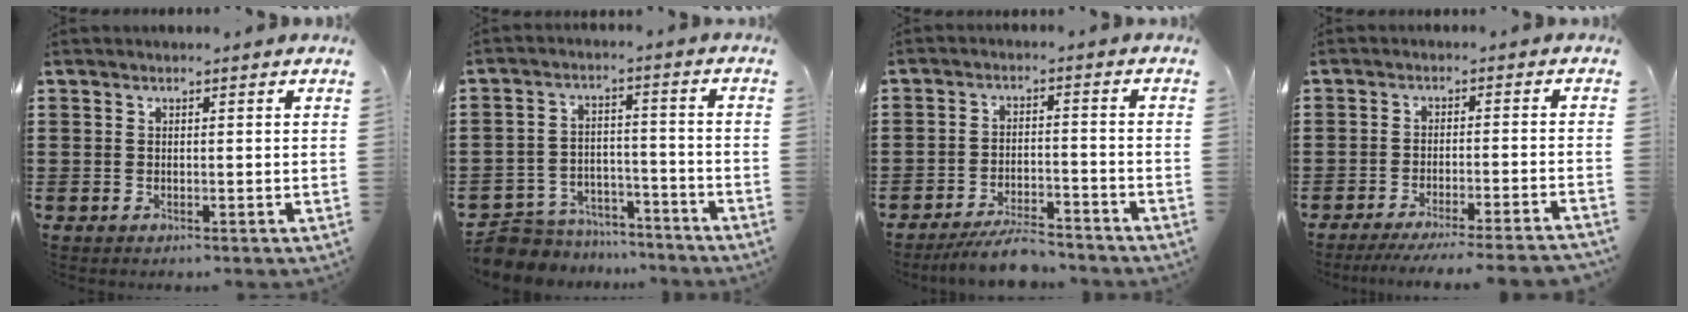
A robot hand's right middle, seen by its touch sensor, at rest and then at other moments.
{"total": 5.8, "force": [-5.6, 1.2, 0.0], "torque": [-0.010, 0.013, -0.117]}
{"total": 5.4, "force": [-5.0, 0.7, 2.0], "torque": [-0.036, 0.000, -0.095]}
{"total": 4.1, "force": [-3.7, -0.4, 1.8], "torque": [-0.028, -0.009, -0.071]}